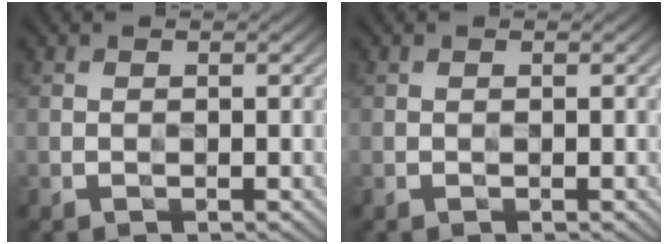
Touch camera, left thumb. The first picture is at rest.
{"total": 0.0}